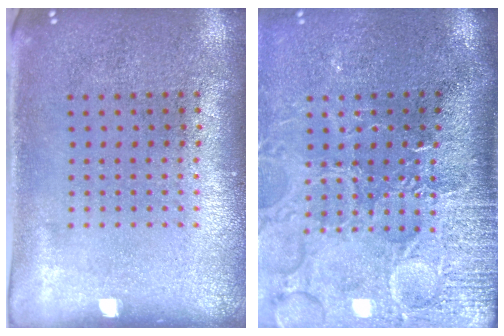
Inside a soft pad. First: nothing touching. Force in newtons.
{"total": 4.7, "press": 4.0, "slide": 2.4}